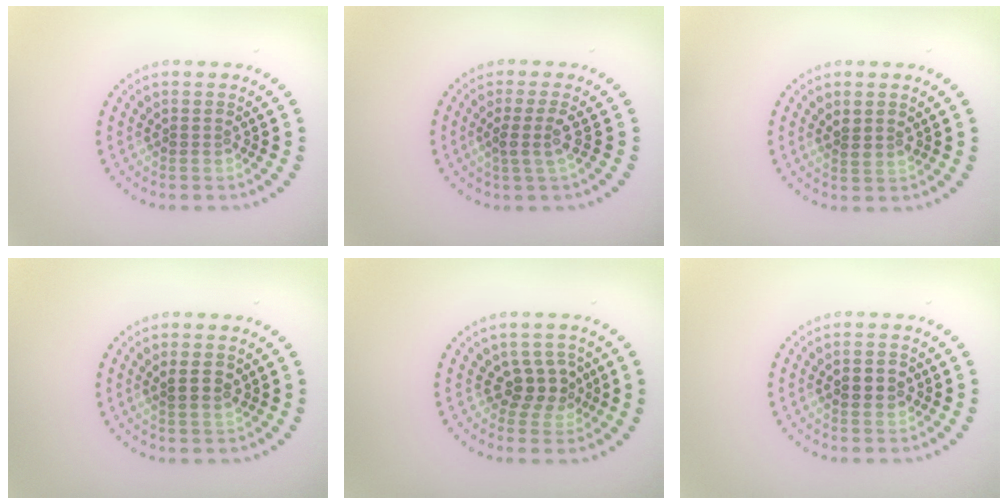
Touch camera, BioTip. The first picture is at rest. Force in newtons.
{"total": 2.0, "press": 1.5, "slide": 1.3}
{"total": 1.1, "press": 0.9, "slide": 0.5}
{"total": 1.6, "press": 1.4, "slide": 0.8}
{"total": 2.8, "press": 2.6, "slide": 1.2}
{"total": 2.2, "press": 2.2, "slide": 0.2}